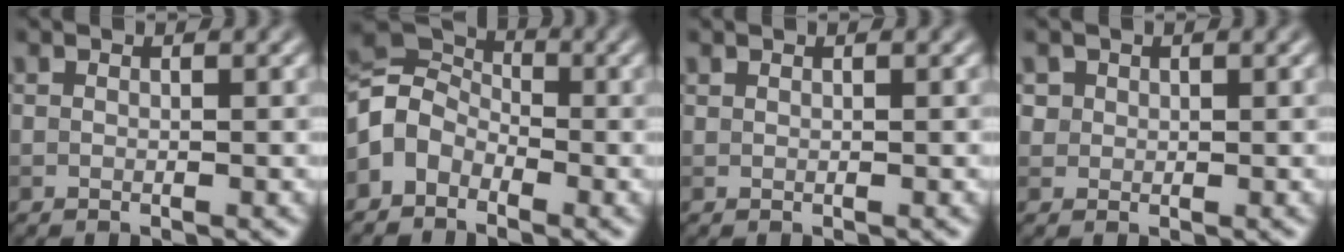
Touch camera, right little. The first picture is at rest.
{"total": 4.2, "force": [-1.9, 3.2, 2.0], "torque": [-0.044, 0.007, -0.055]}
{"total": 0.0}
{"total": 1.2, "force": [0.5, 1.1, 0.2], "torque": [0.003, -0.008, 0.017]}